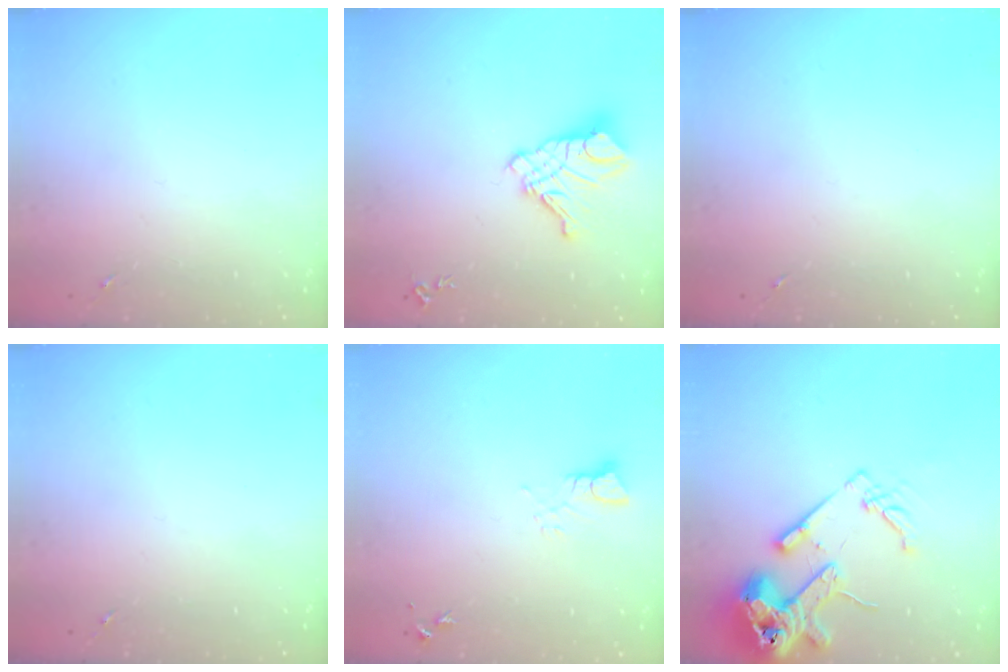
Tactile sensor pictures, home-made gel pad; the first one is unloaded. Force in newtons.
{"total": 12.9, "press": 12.8, "slide": 1.1}
{"total": 0.0}
{"total": 0.0}
{"total": 3.4, "press": 3.4, "slide": 0.1}
{"total": 17.9, "press": 17.8, "slide": 2.5}